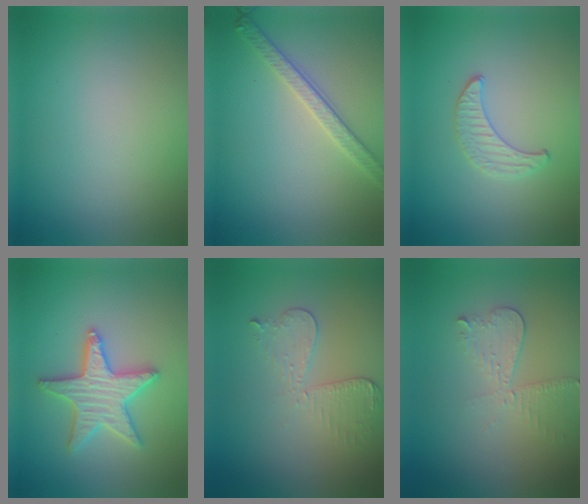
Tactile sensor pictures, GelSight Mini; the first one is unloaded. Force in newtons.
{"total": 2.8, "press": 2.7, "slide": 0.8}
{"total": 1.3, "press": 1.3, "slide": 0.2}
{"total": 4.9, "press": 4.9, "slide": 0.9}
{"total": 3.0, "press": 2.7, "slide": 1.2}
{"total": 3.1, "press": 2.7, "slide": 1.6}